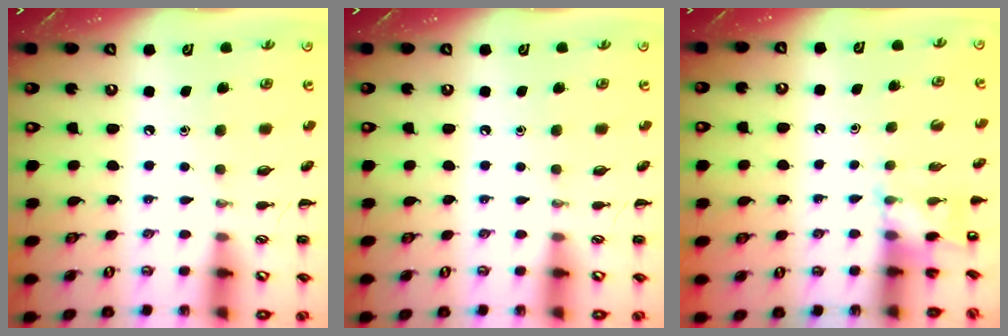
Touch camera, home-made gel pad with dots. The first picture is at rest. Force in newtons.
{"total": 0.0}
{"total": 4.0, "press": 3.8, "slide": 1.2}